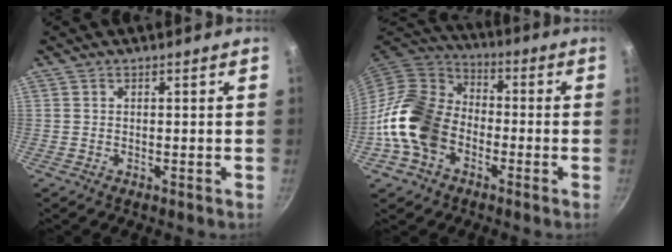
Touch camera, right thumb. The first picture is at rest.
{"total": 16.0, "force": [-4.8, 11.9, 9.7], "torque": [-0.159, 0.045, -0.111]}